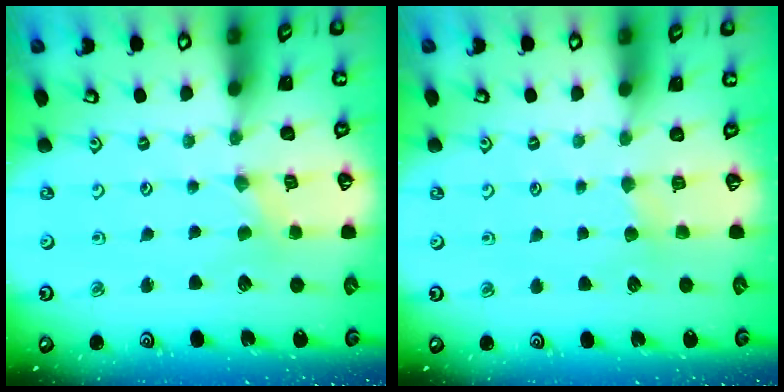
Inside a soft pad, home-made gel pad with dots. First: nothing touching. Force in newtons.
{"total": 3.0, "press": 2.9, "slide": 0.5}